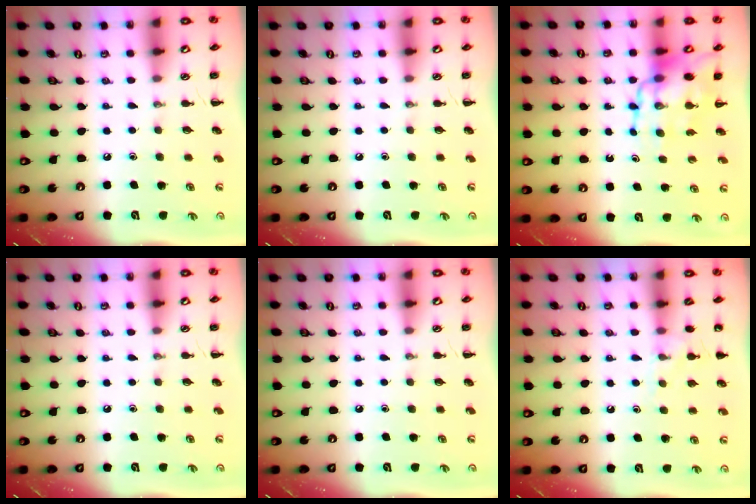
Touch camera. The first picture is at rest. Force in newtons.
{"total": 0.0}
{"total": 12.1, "press": 11.7, "slide": 3.0}
{"total": 0.0}
{"total": 0.0}
{"total": 8.7, "press": 8.6, "slide": 1.2}